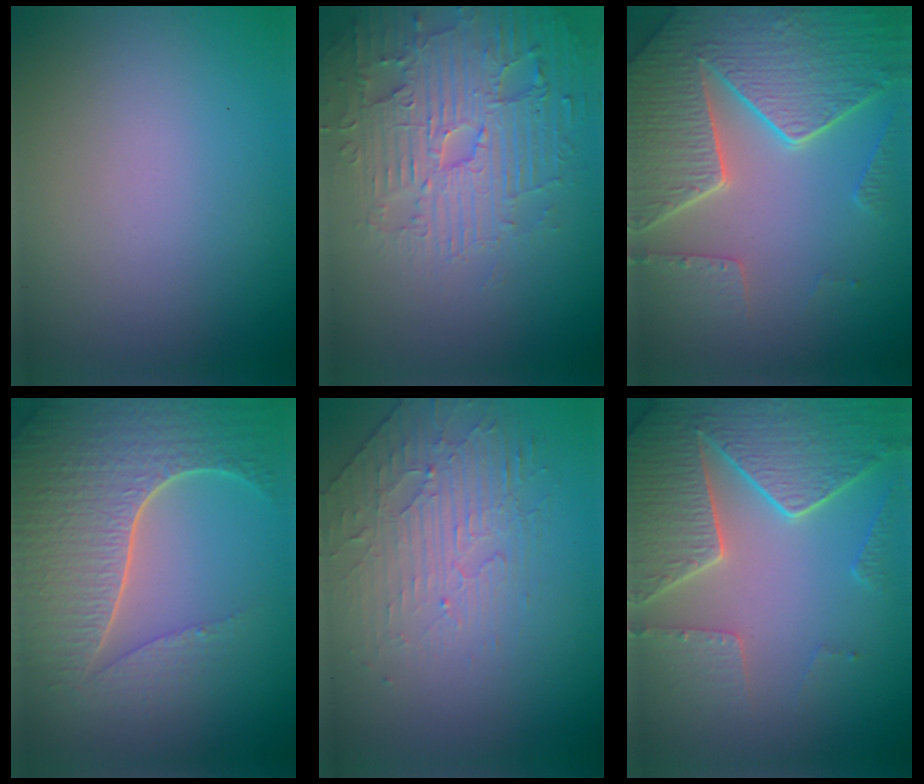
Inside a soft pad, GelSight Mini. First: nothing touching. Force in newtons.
{"total": 5.2, "press": 5.0, "slide": 1.1}
{"total": 8.2, "press": 6.1, "slide": 5.5}
{"total": 7.4, "press": 5.4, "slide": 5.1}
{"total": 2.5, "press": 1.8, "slide": 1.6}
{"total": 7.2, "press": 5.7, "slide": 4.5}